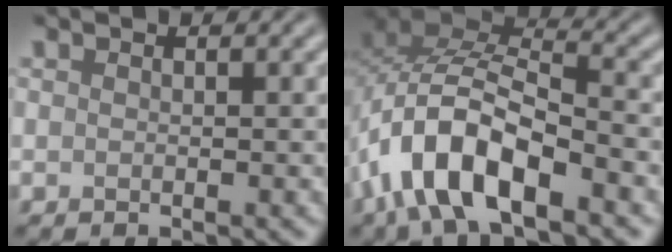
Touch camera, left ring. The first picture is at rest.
{"total": 10.2, "force": [-4.8, 4.5, 7.8], "torque": [-0.146, 0.012, -0.095]}